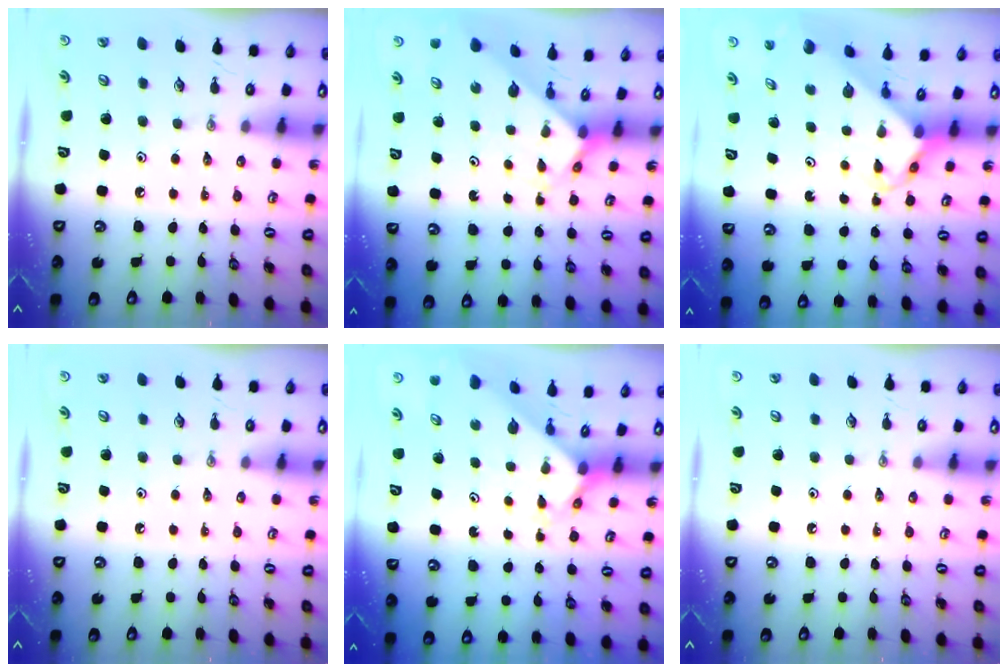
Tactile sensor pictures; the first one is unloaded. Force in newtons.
{"total": 2.9, "press": 2.9, "slide": 0.2}
{"total": 4.4, "press": 4.4, "slide": 0.3}
{"total": 0.0}
{"total": 2.3, "press": 2.3, "slide": 0.2}
{"total": 0.0}